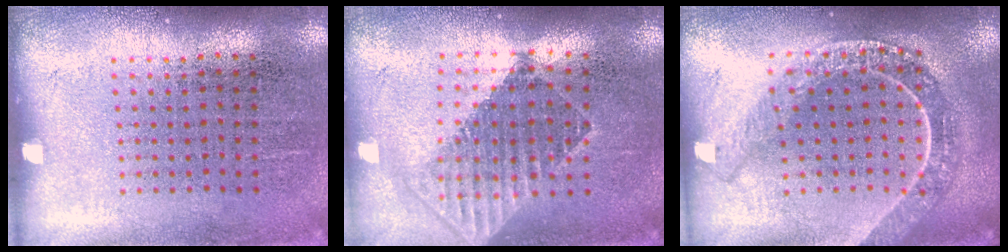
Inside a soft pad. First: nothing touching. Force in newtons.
{"total": 1.7, "press": 1.4, "slide": 1.1}
{"total": 2.3, "press": 1.9, "slide": 1.2}